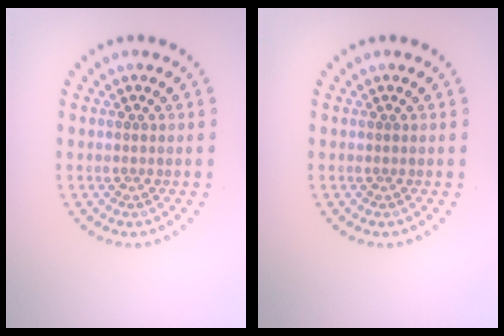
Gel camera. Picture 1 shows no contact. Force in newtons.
{"total": 0.0}